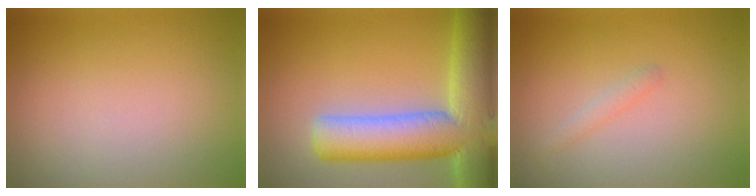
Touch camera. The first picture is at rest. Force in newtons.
{"total": 12.4, "press": 12.4, "slide": 1.0}
{"total": 0.9, "press": 0.9, "slide": 0.0}